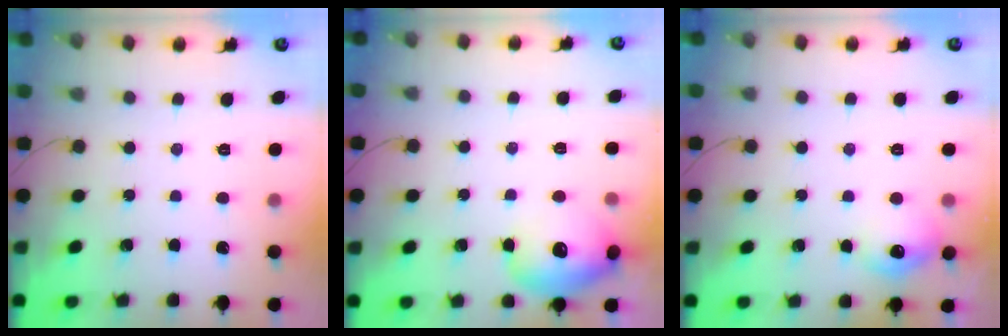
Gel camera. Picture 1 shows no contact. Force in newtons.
{"total": 14.3, "press": 14.1, "slide": 2.1}
{"total": 9.5, "press": 9.5, "slide": 0.5}